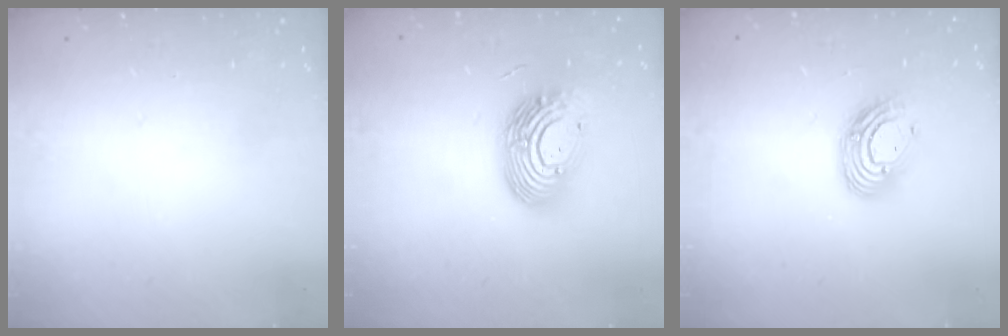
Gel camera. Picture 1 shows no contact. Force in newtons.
{"total": 15.1, "press": 15.1, "slide": 1.4}
{"total": 11.6, "press": 11.5, "slide": 1.1}